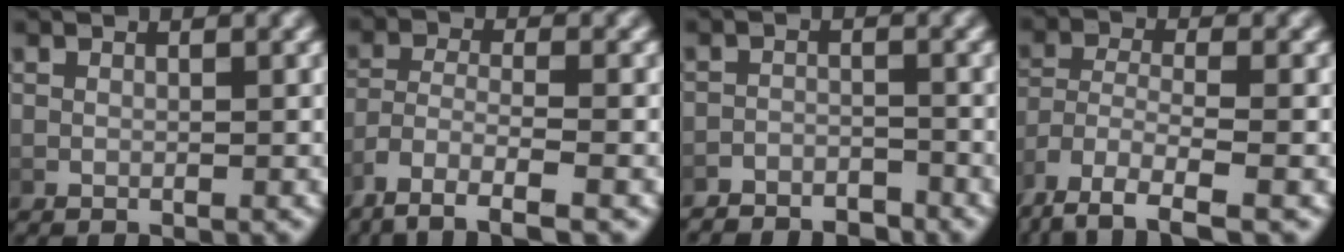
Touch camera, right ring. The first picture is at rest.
{"total": 6.6, "force": [-4.2, 2.5, 4.3], "torque": [-0.091, -0.034, -0.050]}
{"total": 4.4, "force": [-4.3, 0.9, 0.1], "torque": [0.009, -0.013, -0.073]}
{"total": 7.0, "force": [-3.8, 3.5, 4.7], "torque": [-0.112, -0.043, -0.037]}